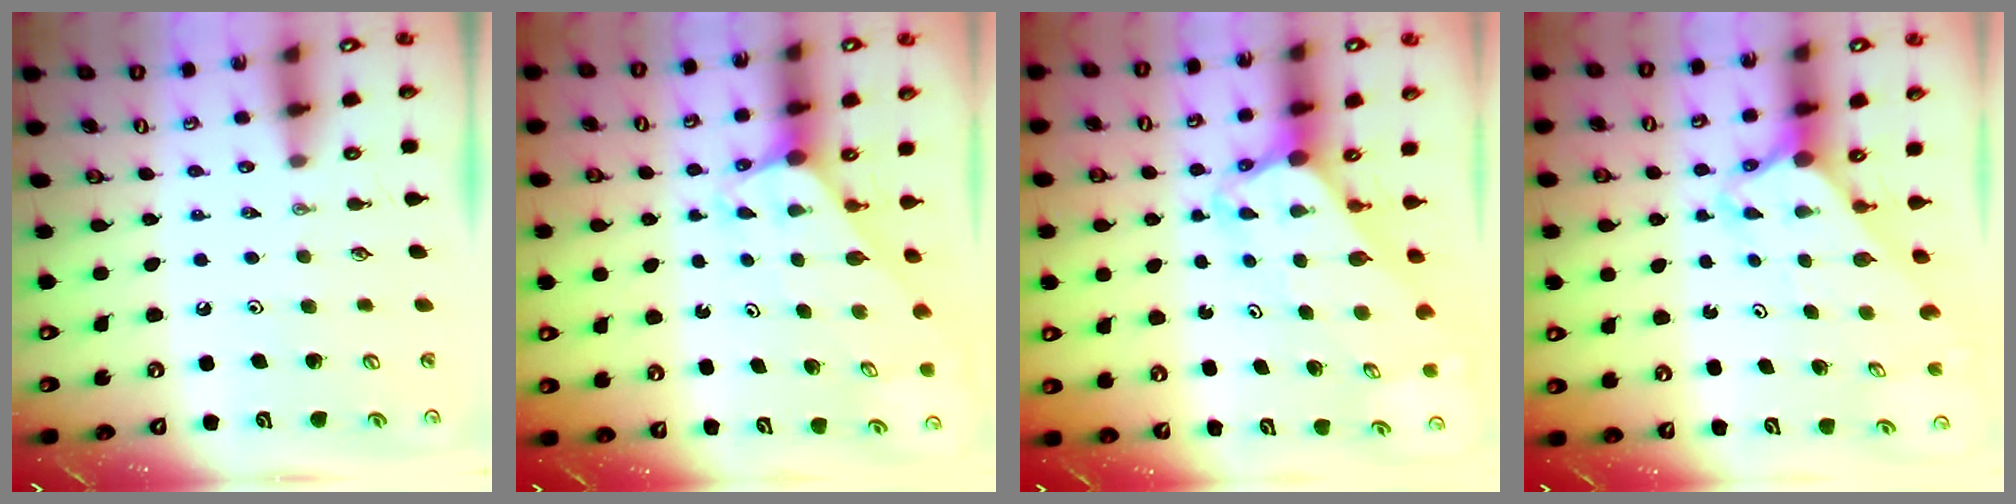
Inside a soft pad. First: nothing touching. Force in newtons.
{"total": 4.1, "press": 4.1, "slide": 0.2}
{"total": 4.6, "press": 4.5, "slide": 0.4}
{"total": 2.8, "press": 2.8, "slide": 0.2}